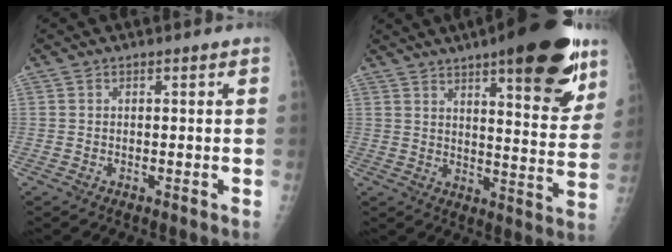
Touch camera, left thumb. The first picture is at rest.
{"total": 21.9, "force": [13.1, 6.1, 16.5], "torque": [-0.194, -0.051, 0.180]}